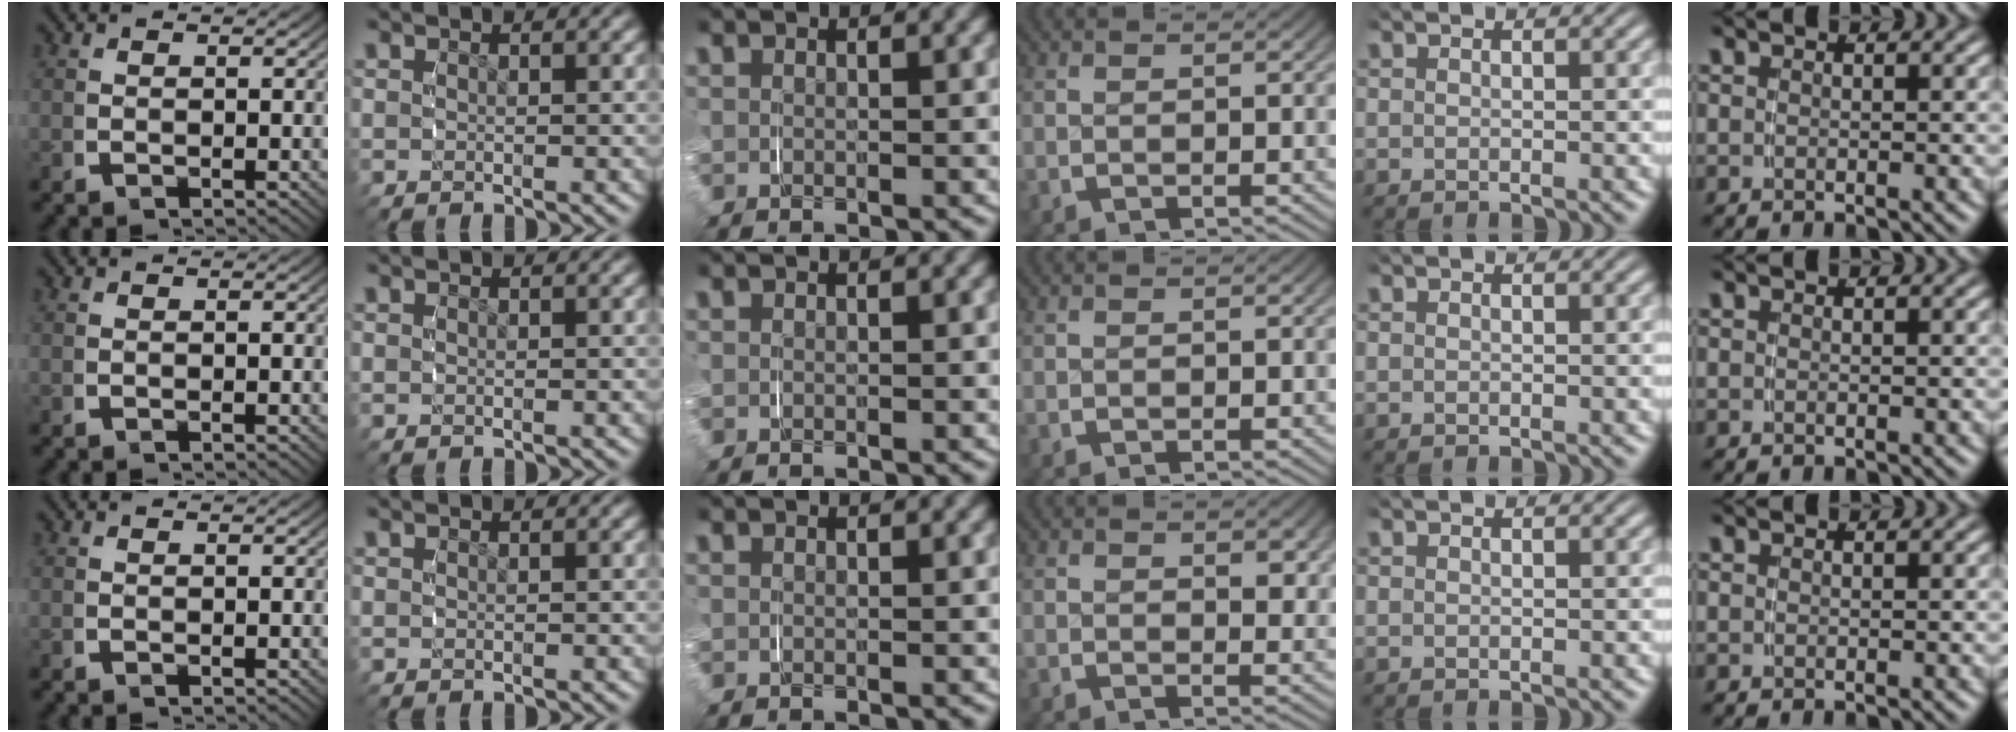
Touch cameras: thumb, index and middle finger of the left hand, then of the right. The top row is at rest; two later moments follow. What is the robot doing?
{"motion": "grasp_and_lifting", "object": "jewelry box"}